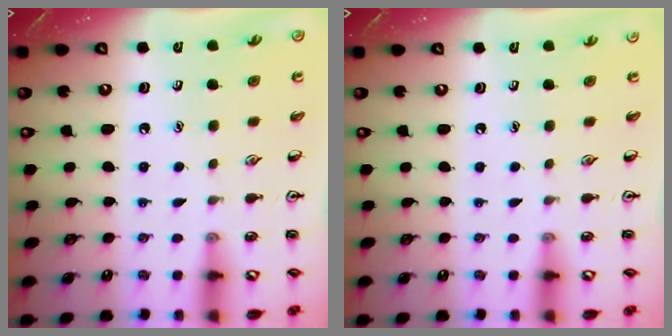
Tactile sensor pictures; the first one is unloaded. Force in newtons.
{"total": 0.0}